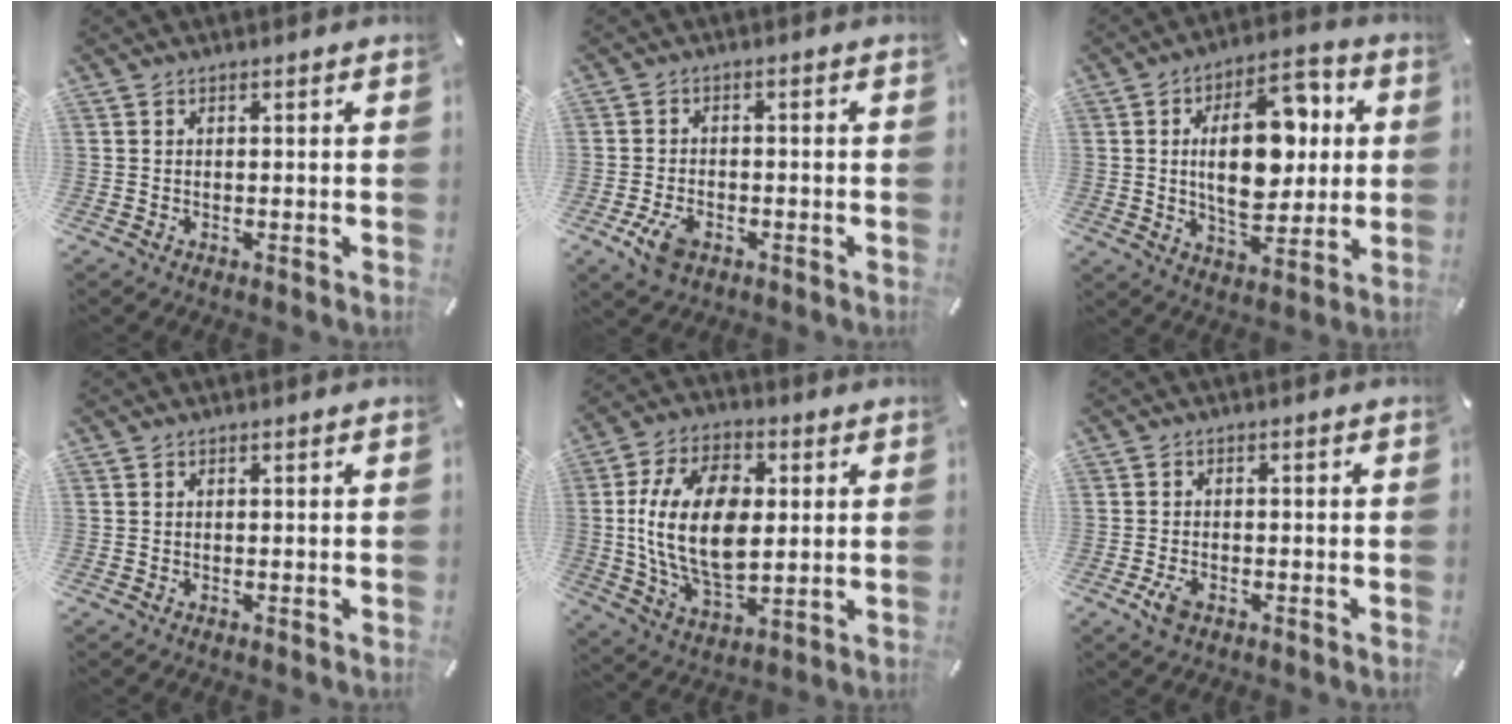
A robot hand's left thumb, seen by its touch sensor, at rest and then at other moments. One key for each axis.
{"total": 5.7, "fx": -2.8, "fy": 3.4, "fz": 3.6, "tx": -0.089, "ty": 0.006, "tz": -0.056}
{"total": 18.3, "fx": 2.7, "fy": 10.7, "fz": 14.6, "tx": -0.225, "ty": 0.001, "tz": 0.041}
{"total": 0.0}
{"total": 18.3, "fx": 1.6, "fy": 11.6, "fz": 14.0, "tx": -0.292, "ty": 0.007, "tz": 0.029}
{"total": 3.6, "fx": -1.7, "fy": 2.0, "fz": 2.5, "tx": -0.061, "ty": 0.000, "tz": -0.034}